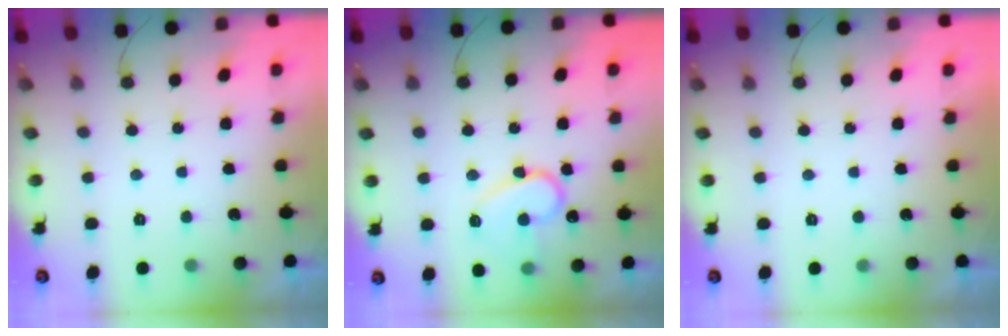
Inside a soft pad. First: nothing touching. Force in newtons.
{"total": 12.4, "press": 12.3, "slide": 1.5}
{"total": 1.8, "press": 1.8, "slide": 0.0}